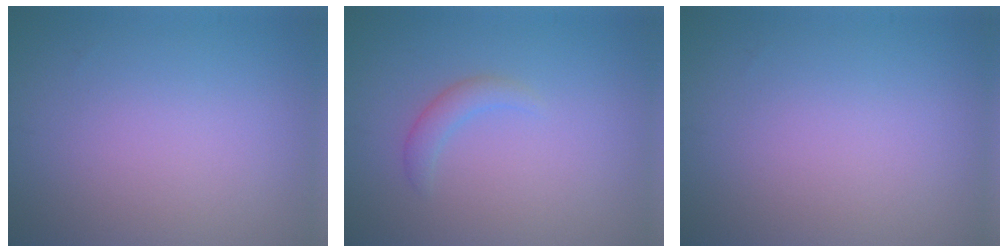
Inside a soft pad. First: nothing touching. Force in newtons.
{"total": 1.5, "press": 1.5, "slide": 0.1}
{"total": 0.0}